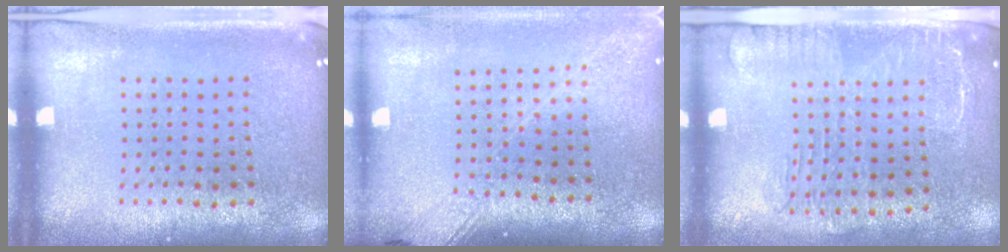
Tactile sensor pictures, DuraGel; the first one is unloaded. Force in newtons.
{"total": 1.8, "press": 1.4, "slide": 1.1}
{"total": 1.7, "press": 1.3, "slide": 1.0}